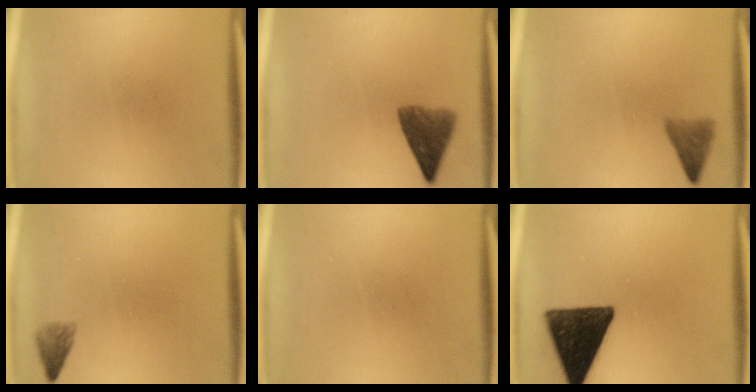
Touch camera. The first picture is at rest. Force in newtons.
{"total": 6.1}
{"total": 2.8}
{"total": 1.8}
{"total": 0.0}
{"total": 14.7}